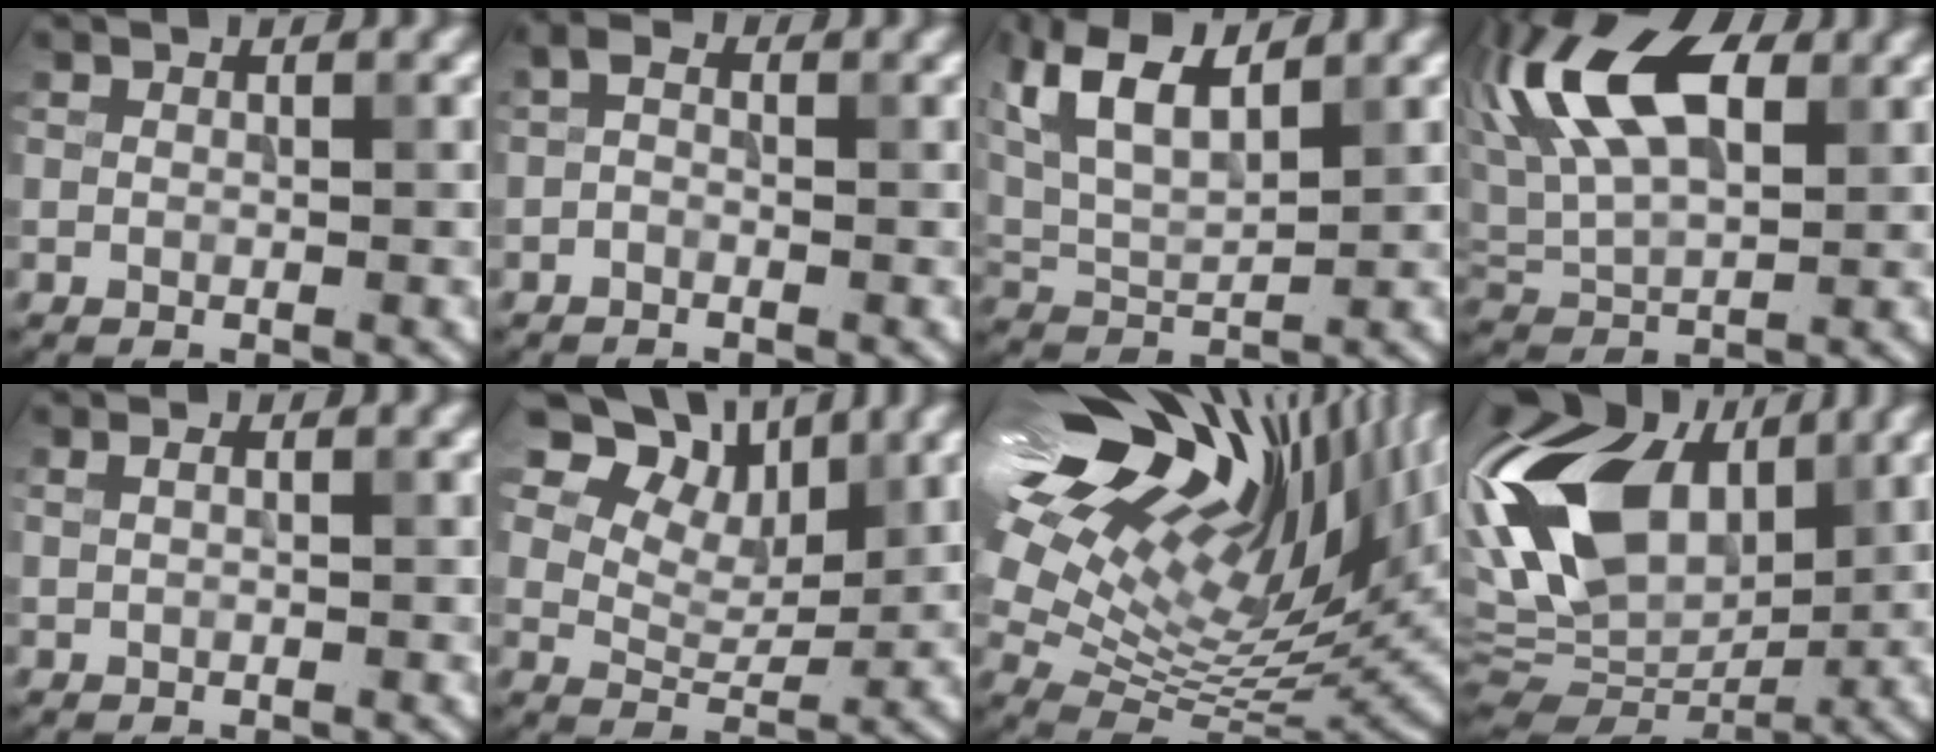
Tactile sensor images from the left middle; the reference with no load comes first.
{"total": 1.3, "force": [-0.5, 0.7, 0.9], "torque": [-0.019, 0.004, -0.016]}
{"total": 9.8, "force": [5.1, 4.3, 7.1], "torque": [-0.149, 0.041, 0.080]}
{"total": 10.3, "force": [3.2, 5.0, 8.4], "torque": [-0.178, 0.026, 0.047]}
{"total": 0.8, "force": [0.4, 0.3, 0.6], "torque": [-0.014, 0.001, 0.005]}
{"total": 8.1, "force": [5.1, 4.6, 4.2], "torque": [-0.069, -0.001, 0.080]}
{"total": 19.9, "force": [10.9, 9.2, 13.9], "torque": [-0.233, 0.051, 0.170]}
{"total": 13.9, "force": [3.3, 8.8, 10.2], "torque": [-0.214, 0.021, 0.049]}